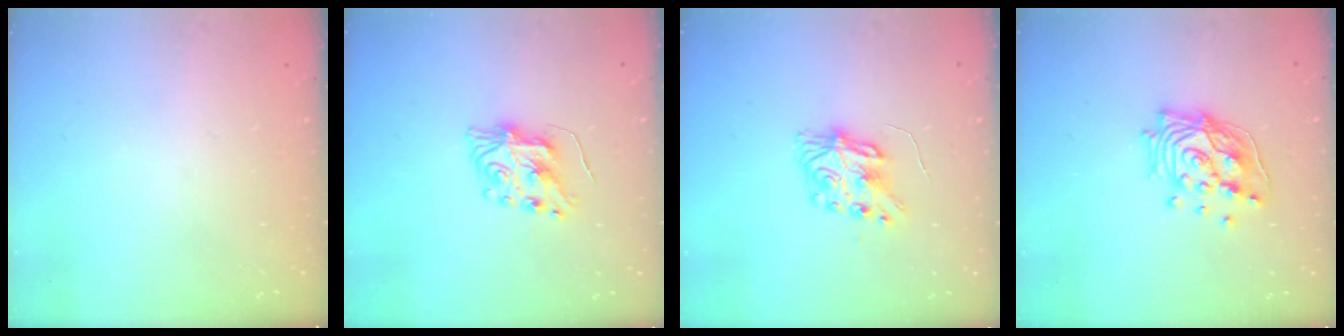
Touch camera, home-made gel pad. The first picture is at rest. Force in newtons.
{"total": 8.2, "press": 8.2, "slide": 0.7}
{"total": 8.3, "press": 8.3, "slide": 0.4}
{"total": 15.9, "press": 15.1, "slide": 5.1}